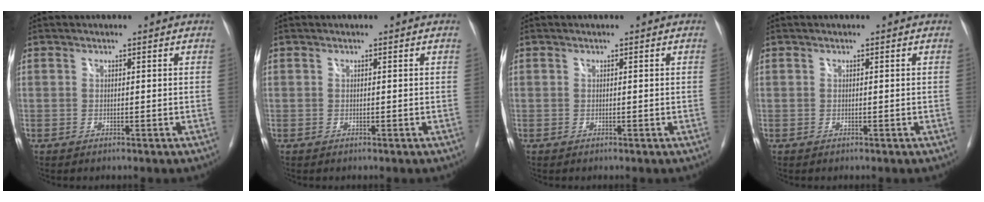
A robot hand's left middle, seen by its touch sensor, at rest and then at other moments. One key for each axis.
{"total": 0.0}
{"total": 0.0}
{"total": 0.0}